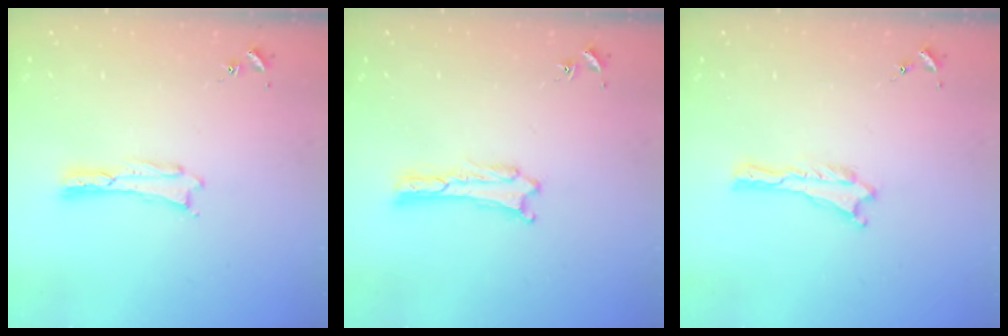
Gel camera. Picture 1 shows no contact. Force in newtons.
{"total": 0.9, "press": 0.9, "slide": 0.0}
{"total": 0.0}